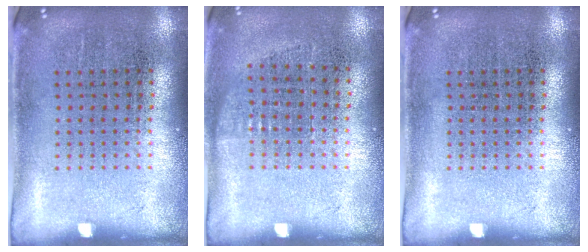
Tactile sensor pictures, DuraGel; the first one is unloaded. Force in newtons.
{"total": 0.7, "press": 0.7, "slide": 0.4}
{"total": 0.0}